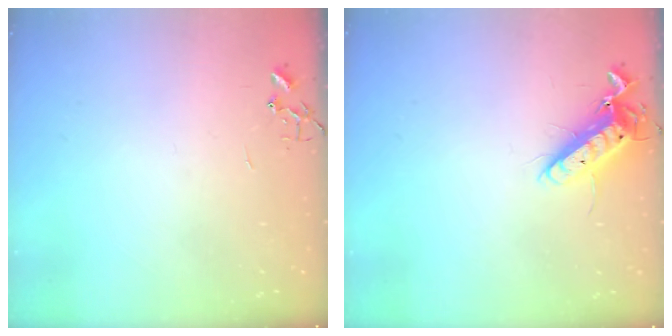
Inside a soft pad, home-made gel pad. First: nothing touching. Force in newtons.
{"total": 12.5, "press": 12.4, "slide": 1.6}